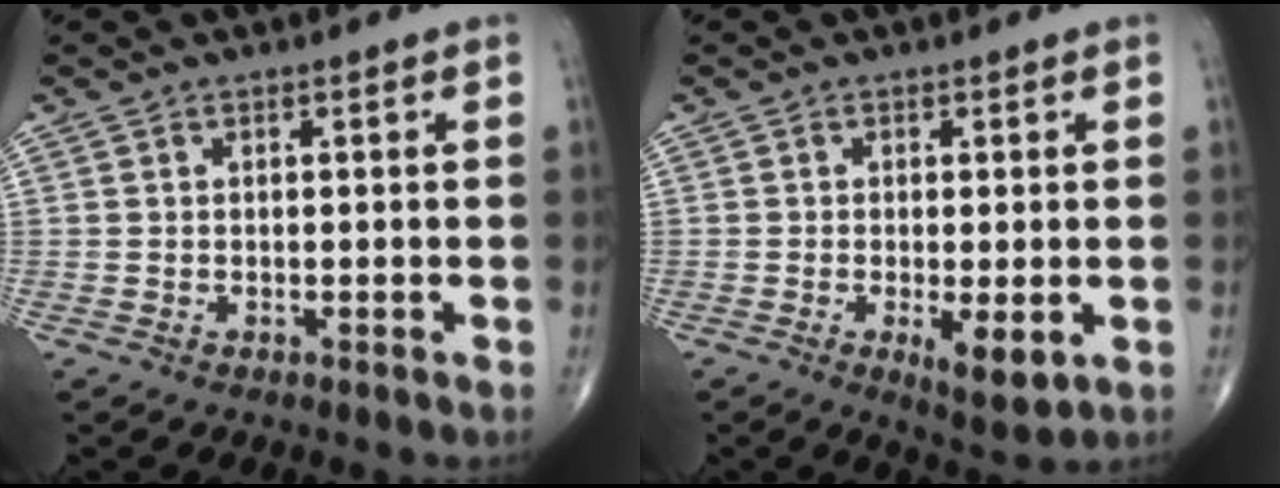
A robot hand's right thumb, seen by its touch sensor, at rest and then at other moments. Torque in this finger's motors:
{"motor_torque": [0.54, 0.45, -0.02, -0.06, 0.15]}